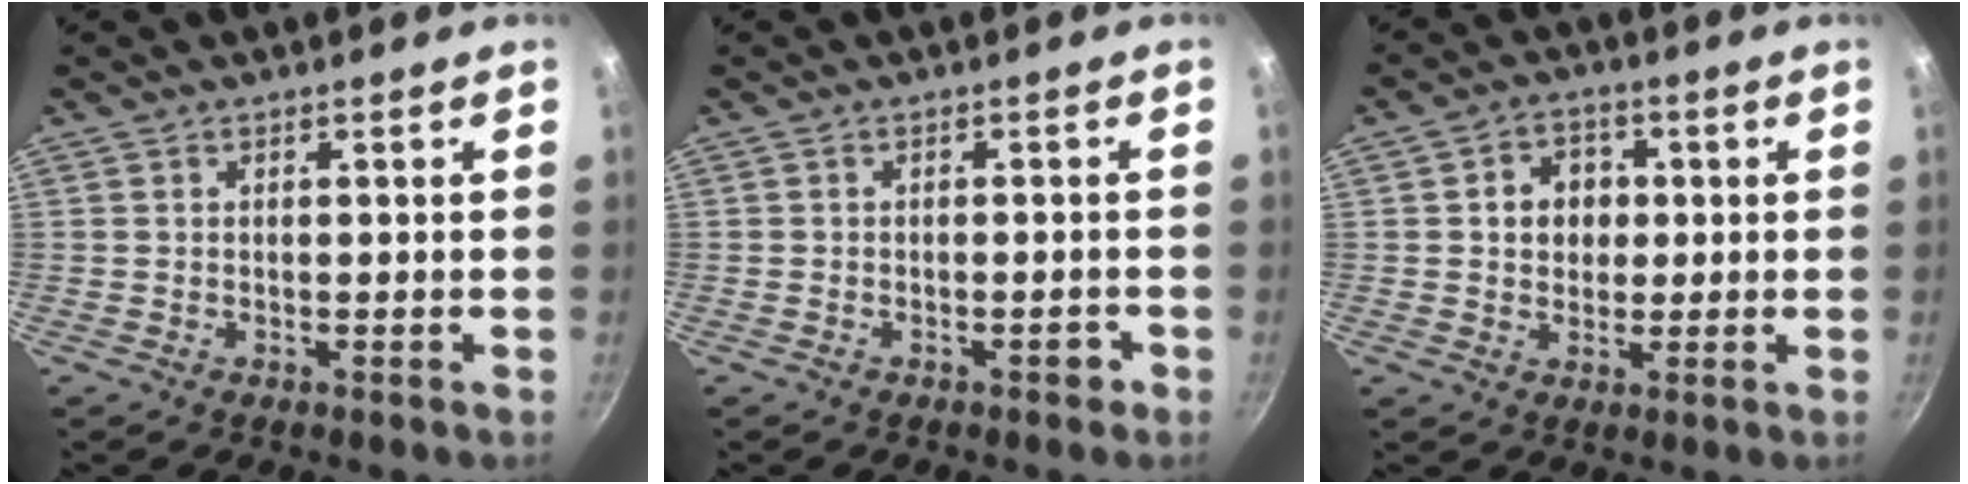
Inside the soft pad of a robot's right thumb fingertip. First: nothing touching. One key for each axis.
{"total": 1.6, "fx": -1.0, "fy": 0.8, "fz": 0.9, "tx": -0.003, "ty": 0.019, "tz": -0.006}
{"total": 6.7, "fx": 0.9, "fy": 5.7, "fz": 3.4, "tx": -0.022, "ty": 0.007, "tz": 0.006}